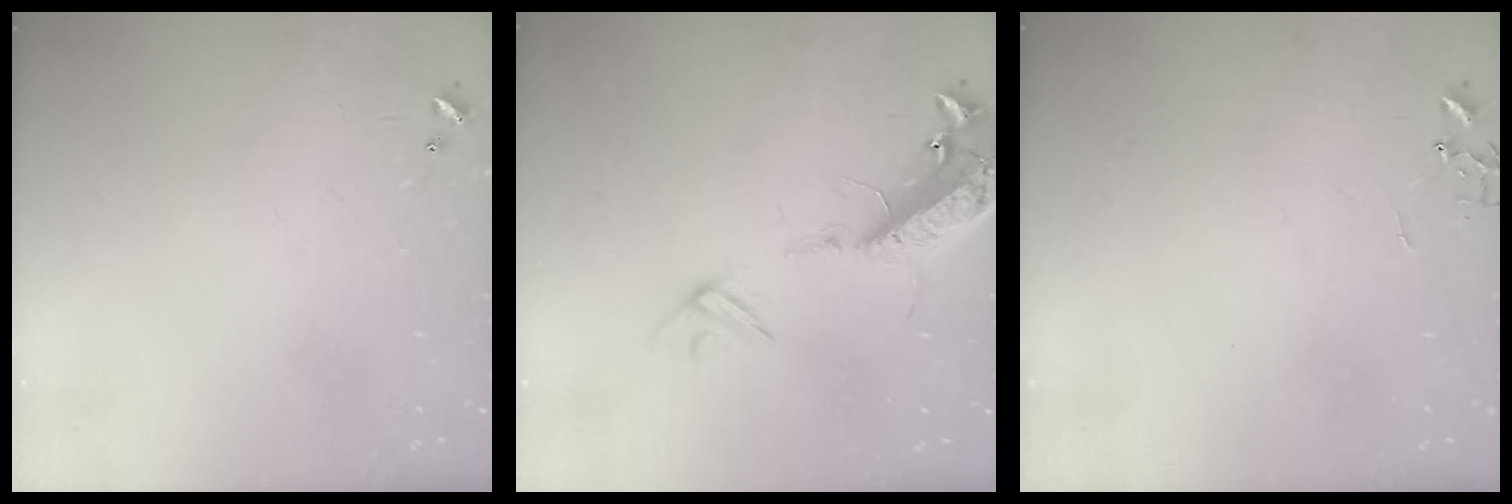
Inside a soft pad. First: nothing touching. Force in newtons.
{"total": 16.4, "press": 16.1, "slide": 3.1}
{"total": 0.0}